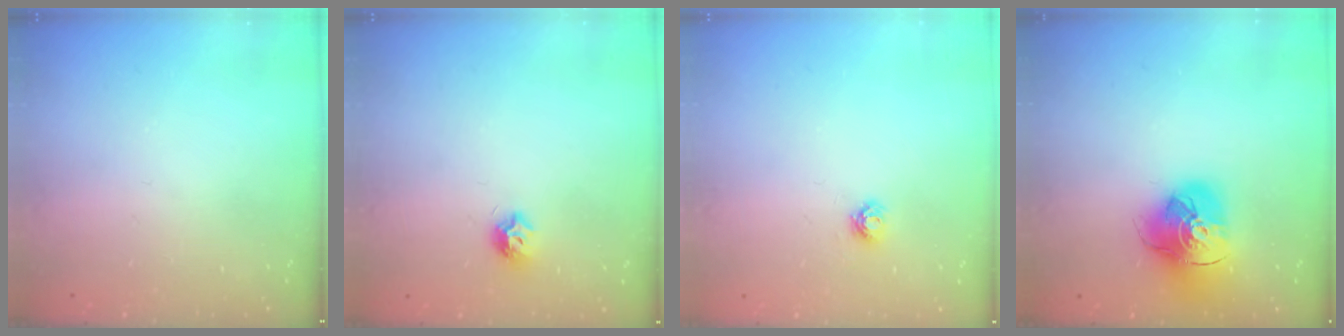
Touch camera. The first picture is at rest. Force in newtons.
{"total": 7.1, "press": 7.1, "slide": 0.8}
{"total": 4.0, "press": 4.0, "slide": 0.5}
{"total": 15.7, "press": 15.6, "slide": 1.9}